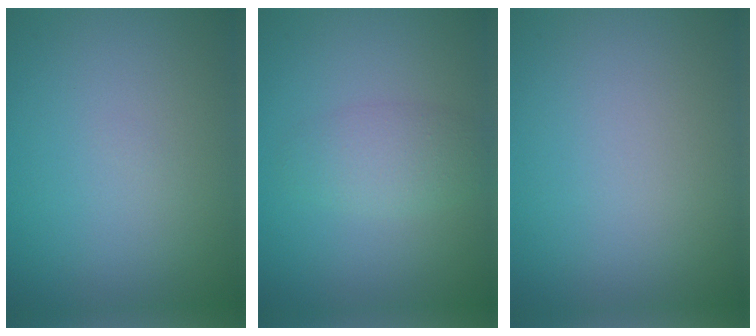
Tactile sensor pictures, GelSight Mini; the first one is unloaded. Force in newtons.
{"total": 2.5, "press": 2.5, "slide": 0.0}
{"total": 0.0}